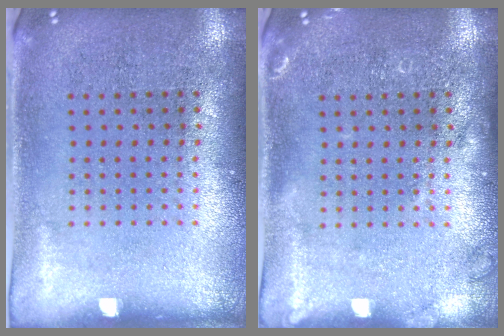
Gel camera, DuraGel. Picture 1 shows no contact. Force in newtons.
{"total": 1.2, "press": 1.2, "slide": 0.3}